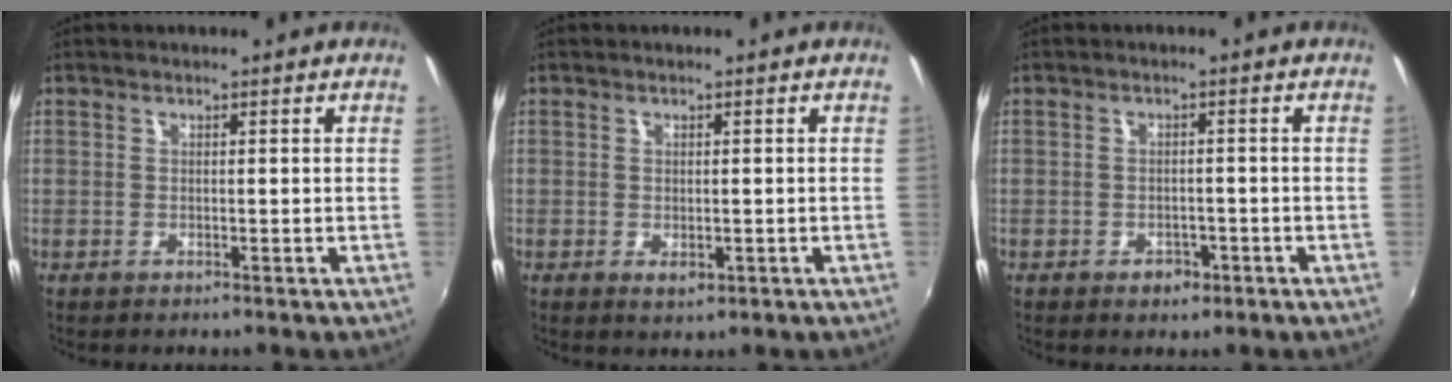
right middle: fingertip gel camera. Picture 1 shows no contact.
{"total": 1.7, "force": [-0.3, 1.2, 1.2], "torque": [-0.018, -0.003, -0.003]}
{"total": 2.9, "force": [-1.6, 2.0, 1.3], "torque": [-0.025, 0.000, -0.019]}